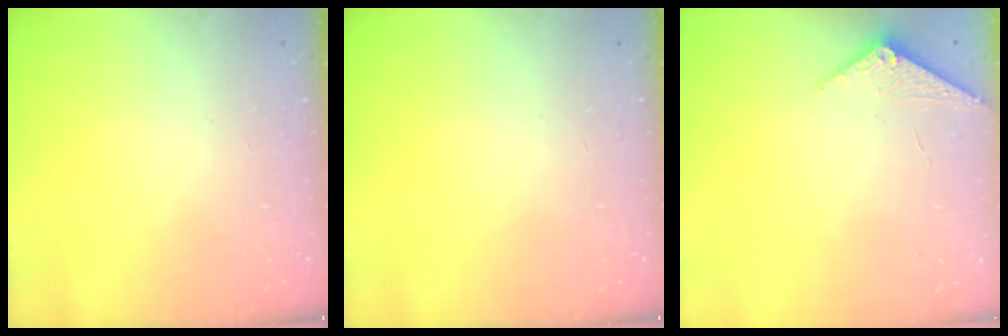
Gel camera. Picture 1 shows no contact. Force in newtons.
{"total": 0.0}
{"total": 2.4, "press": 2.4, "slide": 0.3}